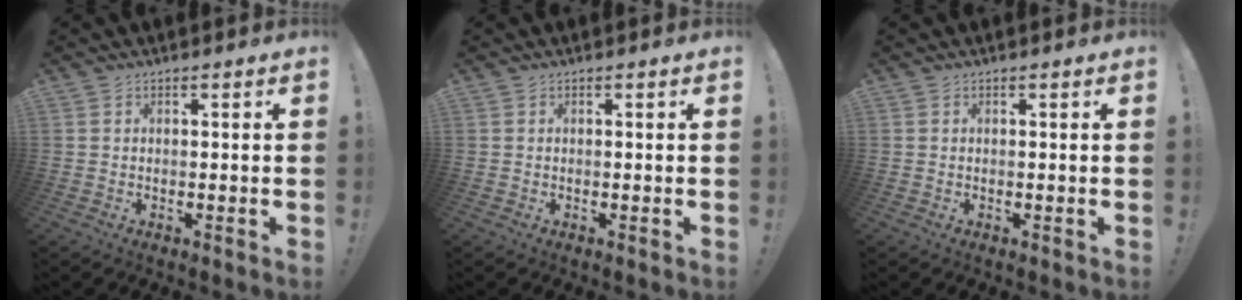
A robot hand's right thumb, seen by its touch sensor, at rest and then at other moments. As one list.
[{"total": 0.0}, {"total": 0.0}]